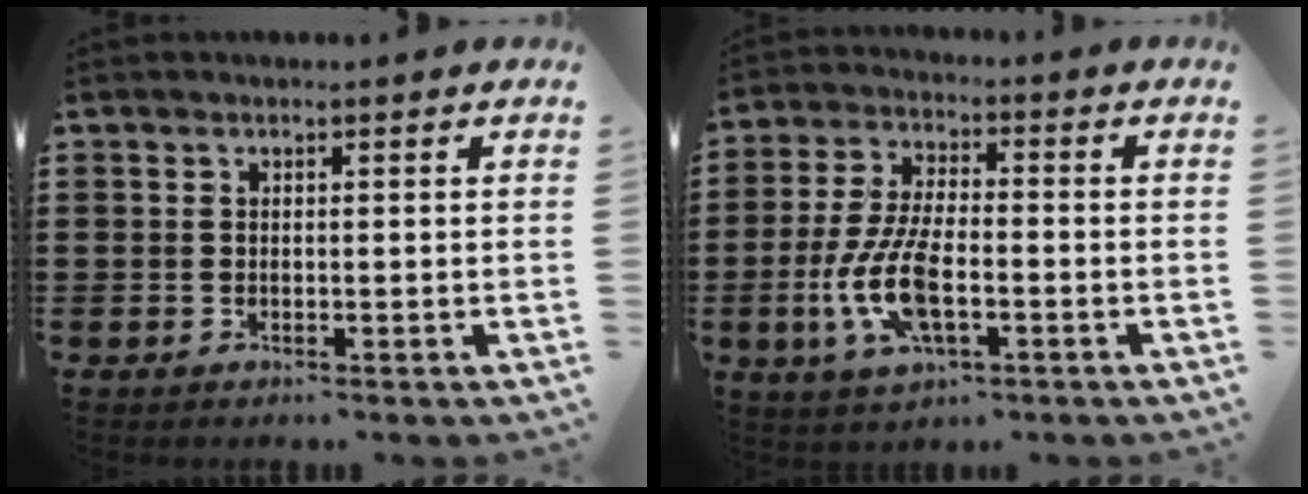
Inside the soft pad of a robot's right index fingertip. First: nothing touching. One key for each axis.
{"total": 10.2, "fx": -2.9, "fy": 4.1, "fz": 8.8, "tx": -0.208, "ty": -0.015, "tz": -0.057}